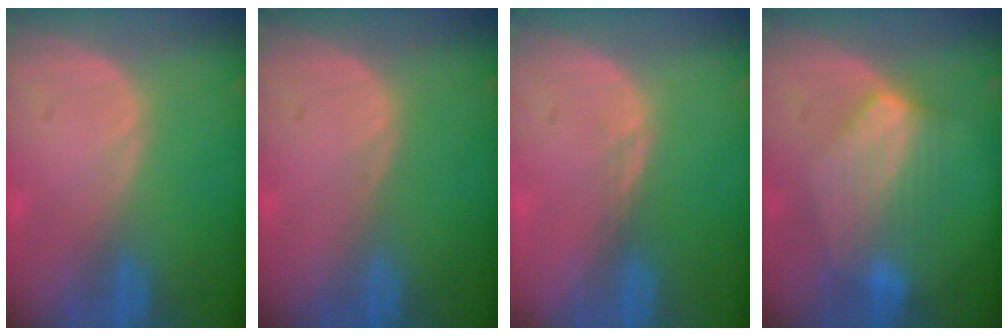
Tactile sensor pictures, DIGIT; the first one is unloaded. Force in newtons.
{"total": 0.0}
{"total": 0.8, "press": 0.6, "slide": 0.6}
{"total": 7.0, "press": 7.0, "slide": 0.2}